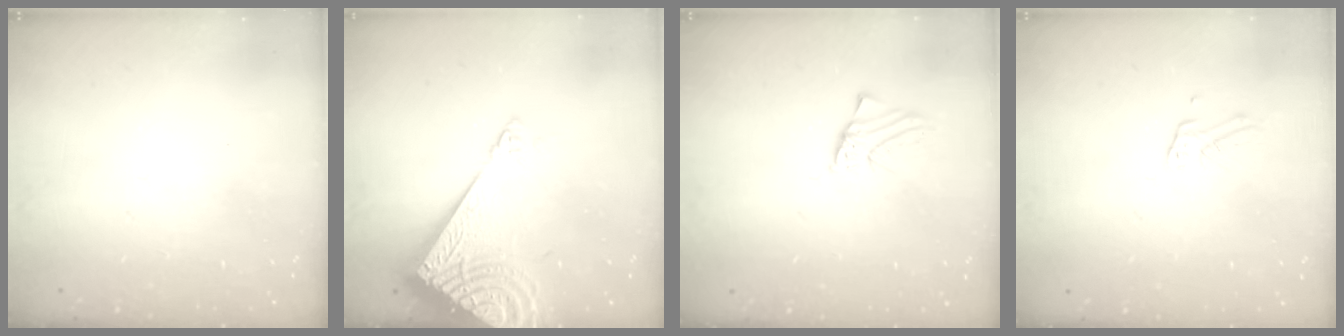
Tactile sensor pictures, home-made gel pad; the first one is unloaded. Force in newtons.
{"total": 13.4, "press": 13.3, "slide": 1.8}
{"total": 0.9, "press": 0.9, "slide": 0.1}
{"total": 4.6, "press": 4.6, "slide": 0.3}